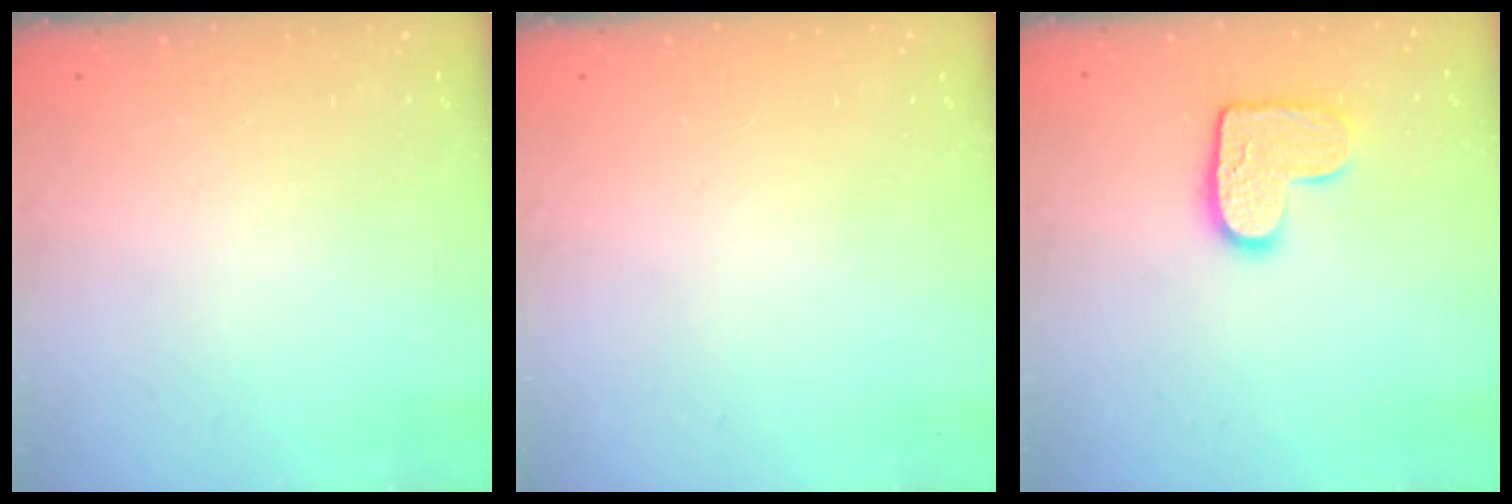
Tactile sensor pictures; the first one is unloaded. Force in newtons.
{"total": 0.0}
{"total": 10.7, "press": 10.7, "slide": 0.5}